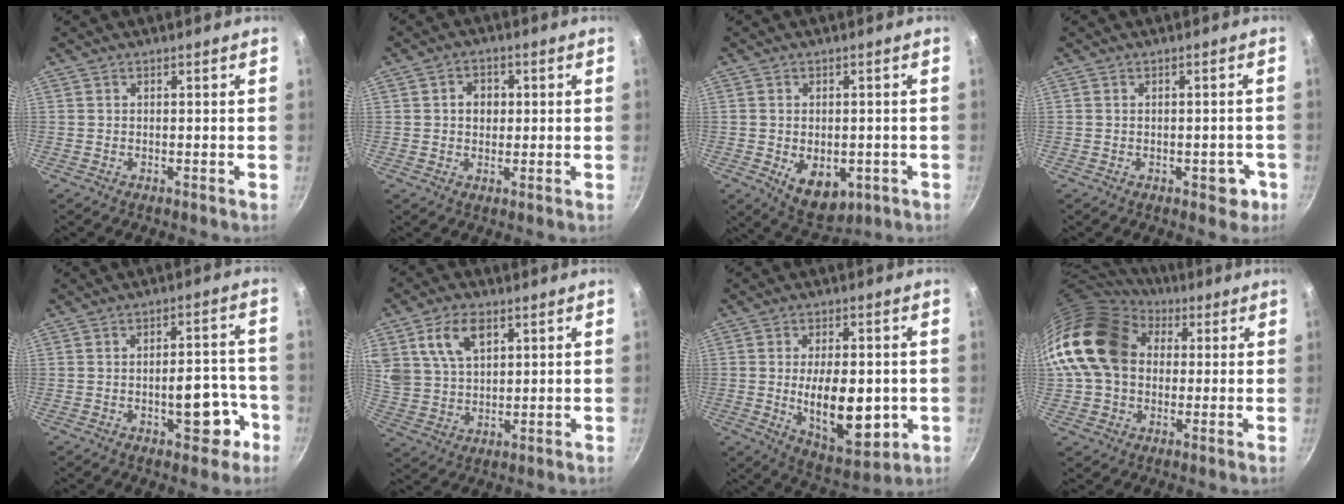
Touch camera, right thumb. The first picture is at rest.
{"total": 4.1, "force": [0.5, 3.4, 2.2], "torque": [-0.014, 0.005, 0.004]}
{"total": 9.1, "force": [-2.4, 5.8, 6.5], "torque": [-0.072, -0.004, -0.018]}
{"total": 3.9, "force": [-1.6, 2.2, 2.8], "torque": [-0.010, 0.017, -0.014]}
{"total": 9.6, "force": [-3.8, 4.6, 7.5], "torque": [-0.061, 0.035, -0.047]}
{"total": 11.3, "force": [4.9, 7.2, 7.1], "torque": [-0.118, -0.011, 0.097]}
{"total": 15.3, "force": [-1.7, 7.7, 13.1], "torque": [-0.178, -0.018, -0.014]}
{"total": 18.7, "force": [3.6, 14.4, 11.3], "torque": [-0.193, 0.031, 0.054]}